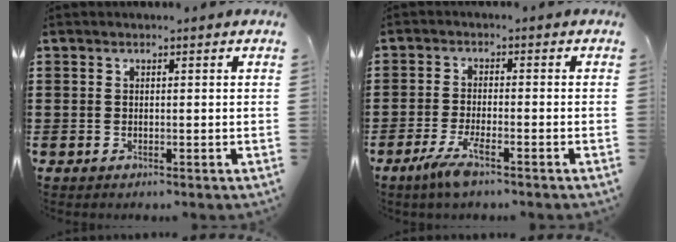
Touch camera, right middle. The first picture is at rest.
{"total": 4.4, "force": [-2.5, 0.5, 3.6], "torque": [-0.079, -0.009, -0.048]}